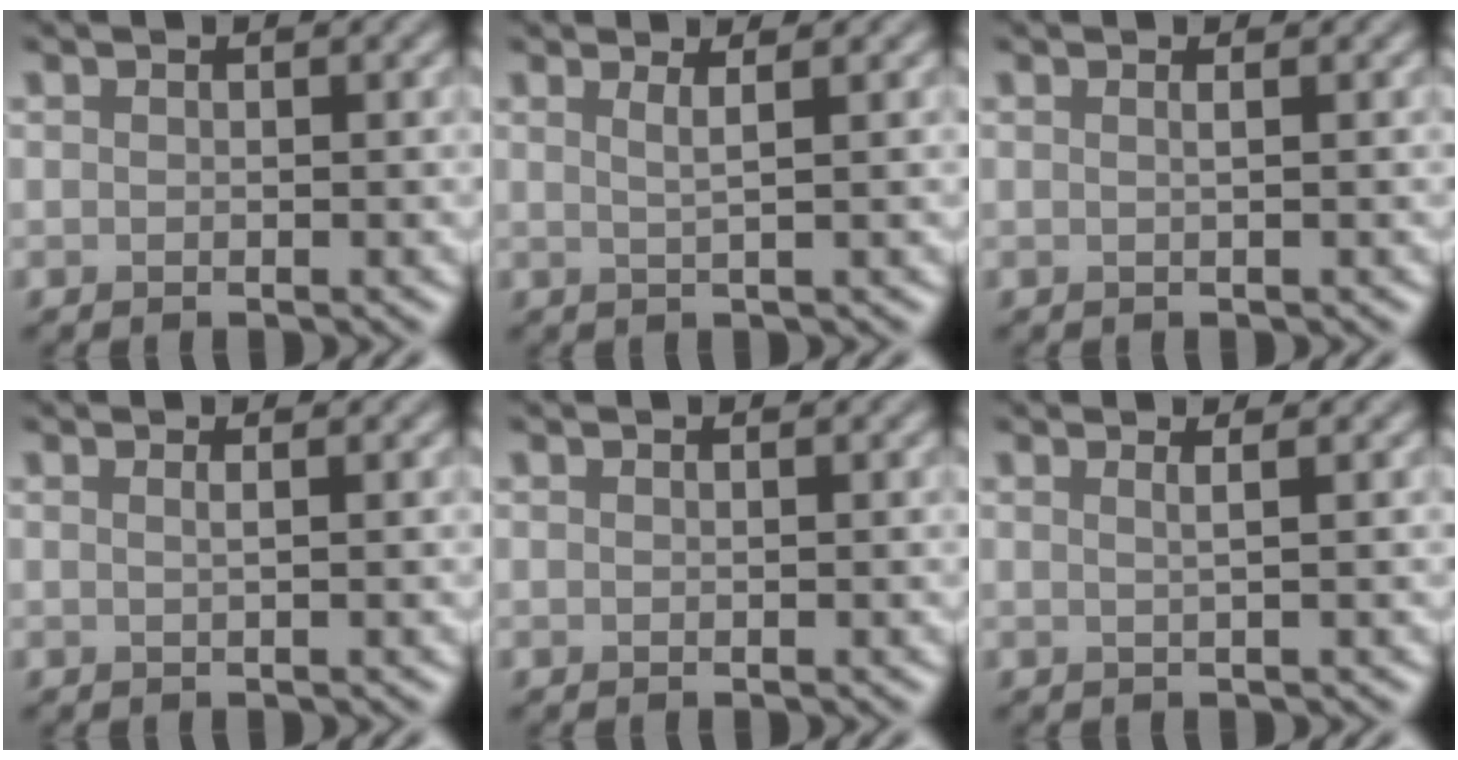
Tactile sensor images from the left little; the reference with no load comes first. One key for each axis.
{"total": 1.8, "fx": 0.8, "fy": 0.6, "fz": 1.5, "tx": -0.023, "ty": 0.004, "tz": 0.001}
{"total": 0.9, "fx": 0.2, "fy": 0.4, "fz": 0.8, "tx": -0.008, "ty": 0.001, "tz": -0.005}
{"total": 1.1, "fx": 0.3, "fy": 0.5, "fz": 1.0, "tx": -0.008, "ty": -0.002, "tz": -0.007}
{"total": 0.0}
{"total": 1.8, "fx": 0.7, "fy": 0.8, "fz": 1.5, "tx": -0.011, "ty": 0.000, "tz": -0.012}